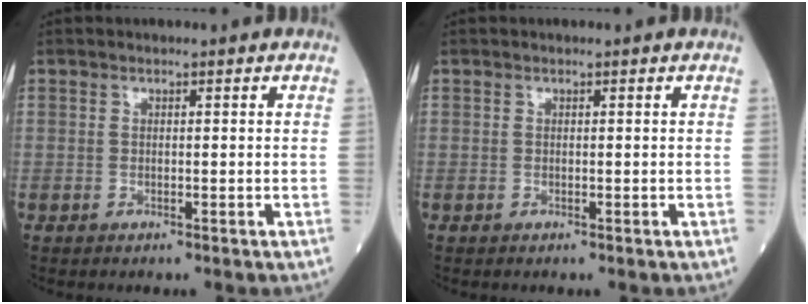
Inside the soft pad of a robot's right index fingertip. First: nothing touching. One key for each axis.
{"total": 0.0}